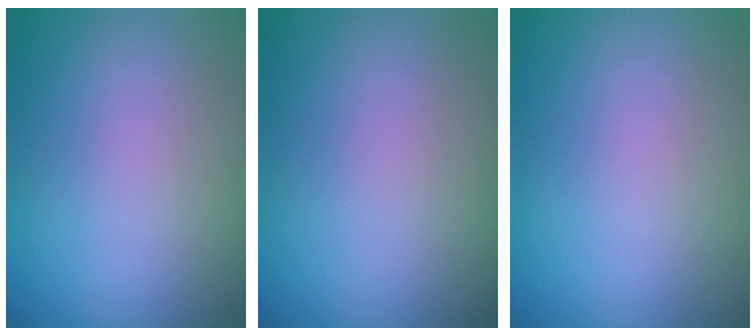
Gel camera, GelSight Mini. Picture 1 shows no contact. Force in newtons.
{"total": 0.0}
{"total": 0.0}